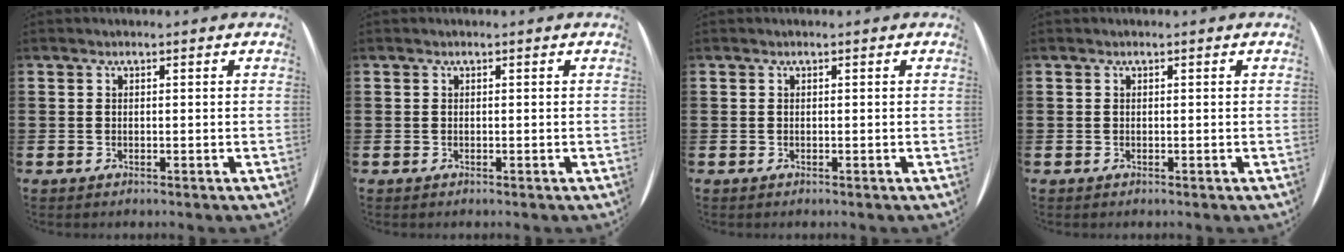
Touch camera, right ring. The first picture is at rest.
{"total": 0.0}
{"total": 0.0}
{"total": 0.0}